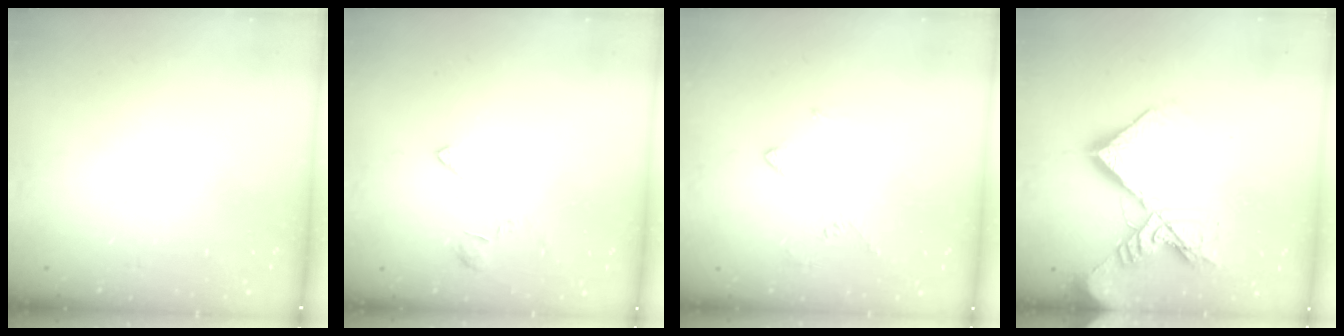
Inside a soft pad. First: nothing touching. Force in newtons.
{"total": 1.9, "press": 1.9, "slide": 0.4}
{"total": 3.3, "press": 3.2, "slide": 0.7}
{"total": 15.9, "press": 15.8, "slide": 1.9}